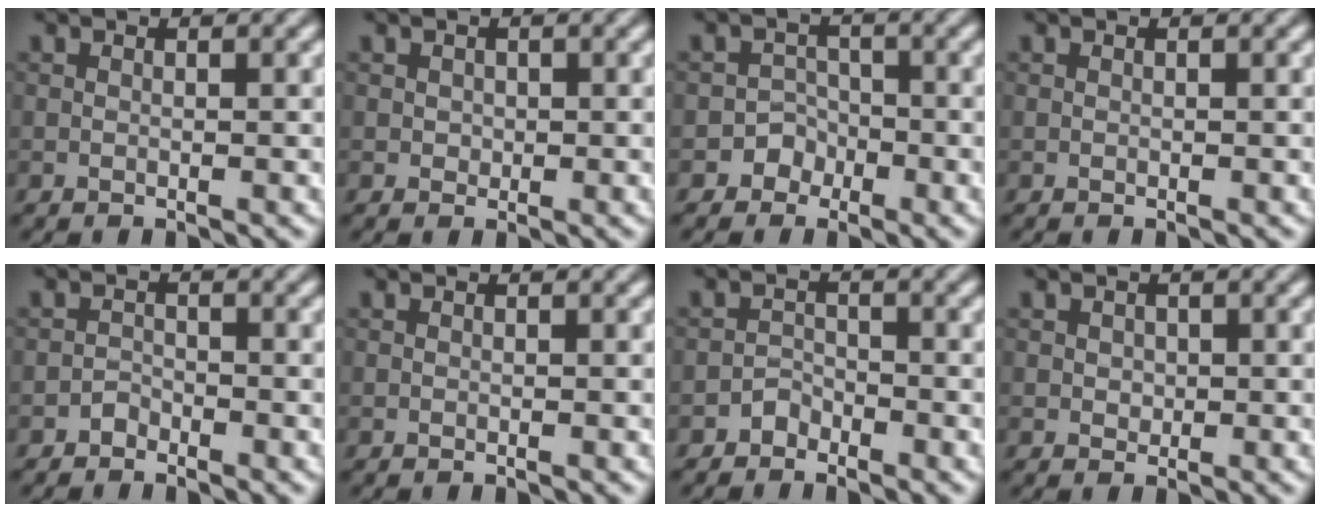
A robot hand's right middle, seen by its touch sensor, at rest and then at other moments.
{"total": 0.7, "force": [0.2, 0.7, 0.2], "torque": [0.001, -0.003, 0.003]}
{"total": 2.3, "force": [-1.2, 1.9, 0.0], "torque": [0.033, 0.013, -0.032]}
{"total": 0.0}
{"total": 1.0, "force": [-0.8, 0.5, 0.1], "torque": [0.002, 0.003, -0.016]}
{"total": 0.0}
{"total": 1.3, "force": [-1.1, 0.7, 0.1], "torque": [0.003, 0.009, -0.019]}
{"total": 0.9, "force": [0.2, 0.8, 0.3], "torque": [-0.004, -0.003, 0.006]}